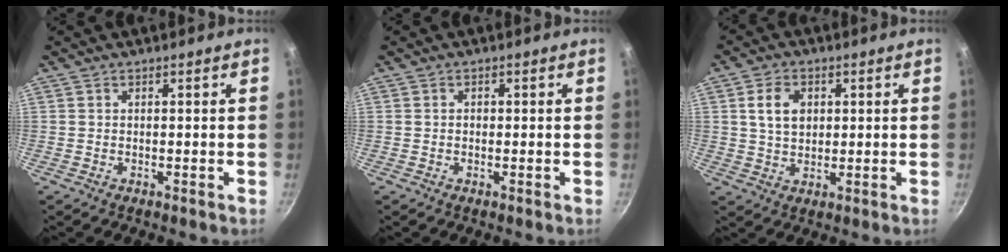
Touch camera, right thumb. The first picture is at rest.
{"total": 0.7, "force": [-0.1, 0.6, 0.3], "torque": [-0.003, 0.004, -0.001]}
{"total": 6.2, "force": [1.5, 4.6, 3.9], "torque": [-0.056, 0.000, 0.027]}